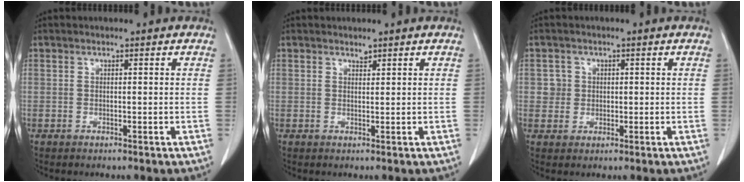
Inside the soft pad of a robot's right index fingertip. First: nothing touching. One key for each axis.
{"total": 0.7, "fx": 0.7, "fy": 0.2, "fz": 0.1, "tx": -0.005, "ty": -0.006, "tz": 0.010}
{"total": 2.4, "fx": 0.3, "fy": 2.4, "fz": 0.0, "tx": 0.010, "ty": 0.004, "tz": 0.003}